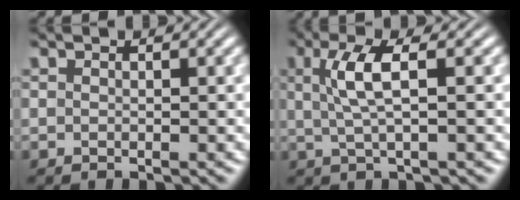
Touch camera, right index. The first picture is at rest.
{"total": 3.7, "force": [0.5, 0.5, 3.6], "torque": [-0.071, 0.004, 0.012]}